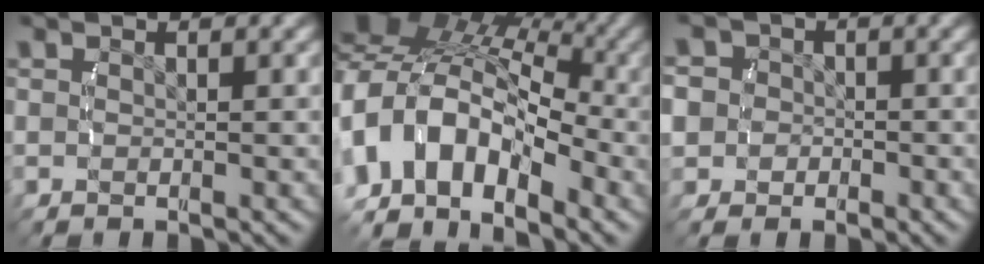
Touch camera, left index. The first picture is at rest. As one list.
[{"total": 15.7, "force": [-0.9, 12.1, 9.9], "torque": [-0.210, -0.016, -0.021]}, {"total": 5.8, "force": [-0.8, 5.4, 2.0], "torque": [-0.051, -0.014, -0.019]}]